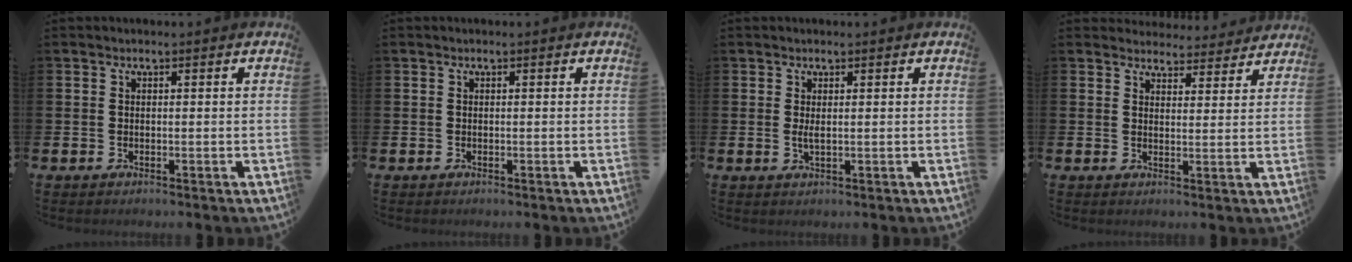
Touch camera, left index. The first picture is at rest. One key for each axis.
{"total": 0.0}
{"total": 1.2, "fx": 0.3, "fy": 0.3, "fz": 1.1, "tx": -0.020, "ty": 0.000, "tz": 0.005}
{"total": 3.9, "fx": 3.9, "fy": 0.8, "fz": -0.1, "tx": 0.003, "ty": -0.027, "tz": 0.068}